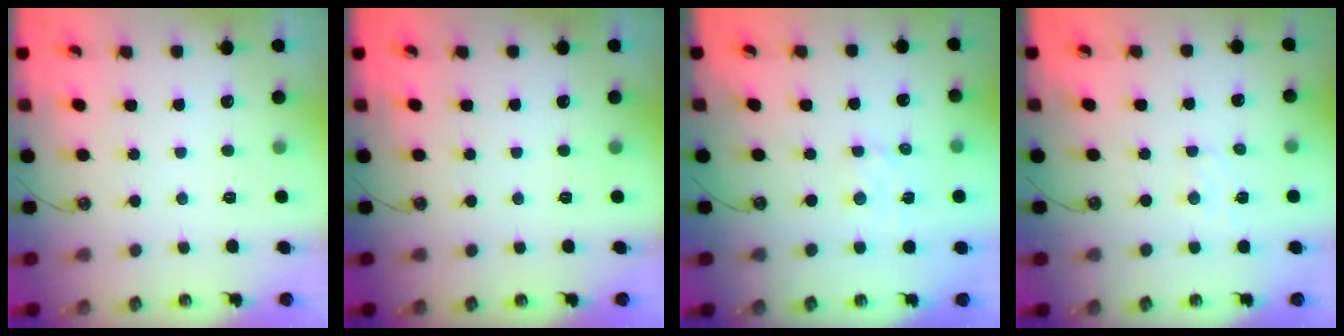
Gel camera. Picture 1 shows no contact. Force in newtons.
{"total": 0.0}
{"total": 2.4, "press": 2.4, "slide": 0.4}
{"total": 4.8, "press": 4.7, "slide": 0.4}